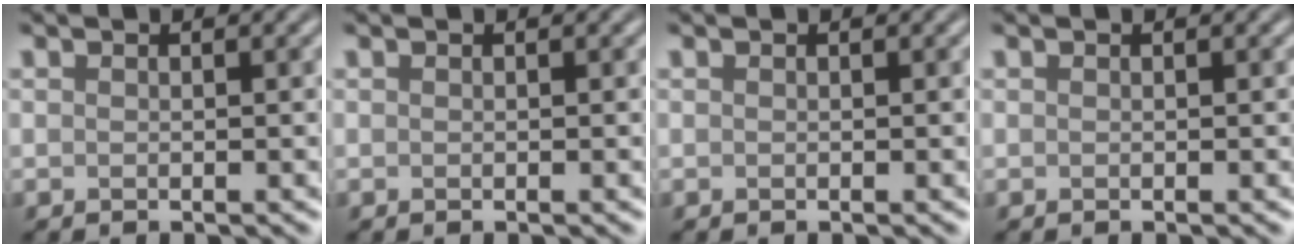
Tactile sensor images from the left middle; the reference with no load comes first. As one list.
[{"total": 0.0}, {"total": 0.0}, {"total": 0.0}]